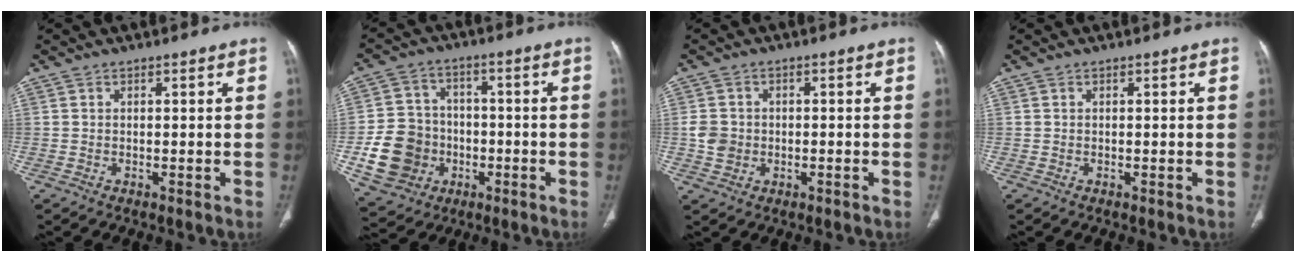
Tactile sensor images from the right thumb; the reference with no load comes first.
{"total": 13.2, "force": [-3.5, 11.6, 5.1], "torque": [-0.074, 0.023, -0.052]}
{"total": 3.7, "force": [-0.6, 3.3, 1.7], "torque": [-0.021, 0.007, -0.008]}
{"total": 0.0}